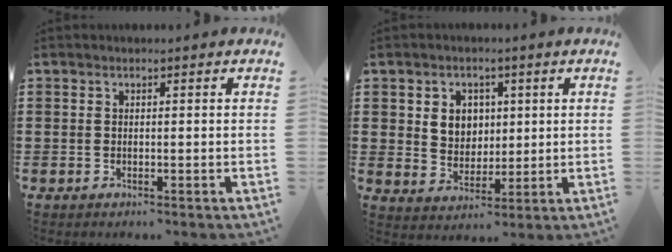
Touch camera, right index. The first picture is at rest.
{"total": 4.9, "force": [1.4, 4.3, 1.8], "torque": [-0.047, 0.012, 0.021]}